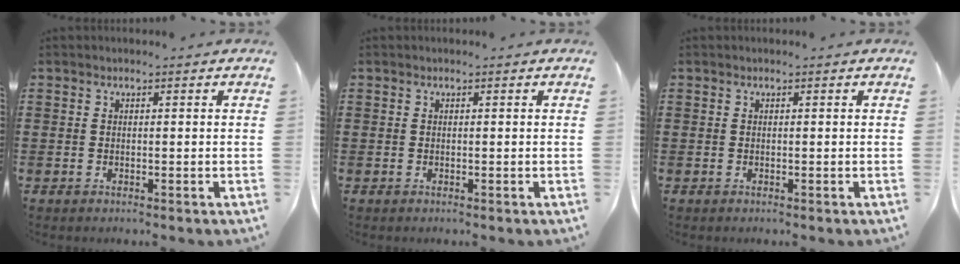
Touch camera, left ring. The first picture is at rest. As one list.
[{"total": 0.0}, {"total": 0.0}]